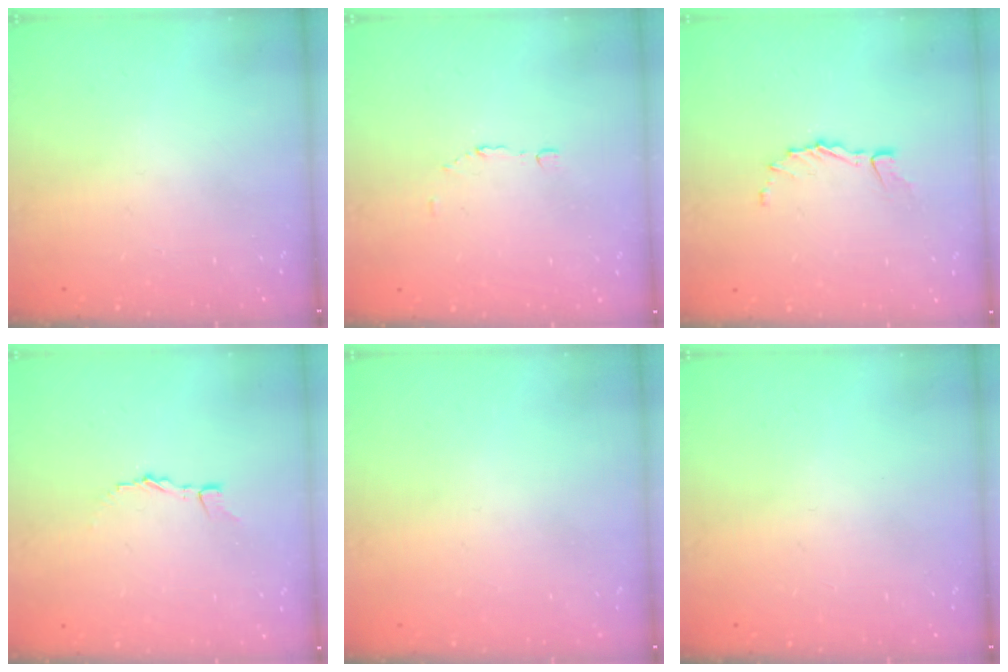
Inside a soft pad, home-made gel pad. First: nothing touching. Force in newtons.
{"total": 3.3, "press": 3.2, "slide": 0.8}
{"total": 5.4, "press": 5.4, "slide": 0.3}
{"total": 4.6, "press": 4.6, "slide": 0.4}
{"total": 0.0}
{"total": 0.0}